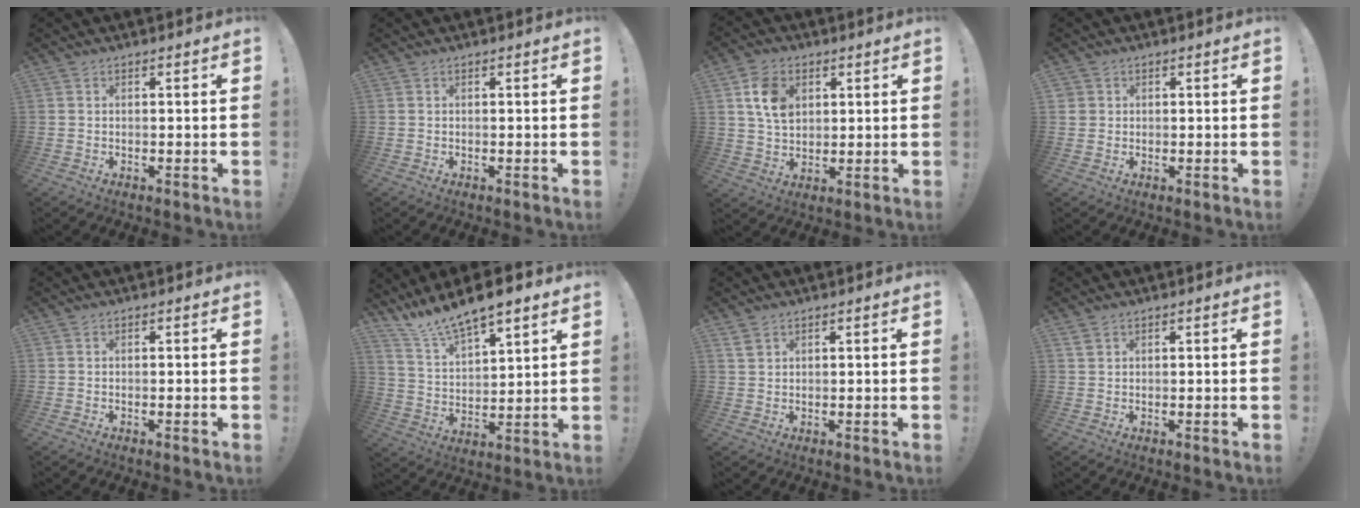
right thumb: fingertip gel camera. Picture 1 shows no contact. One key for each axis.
{"total": 0.0}
{"total": 10.2, "fx": 3.4, "fy": 7.4, "fz": 6.1, "tx": -0.090, "ty": 0.003, "tz": 0.067}
{"total": 1.9, "fx": 0.7, "fy": 1.7, "fz": 0.3, "tx": -0.008, "ty": -0.001, "tz": 0.015}
{"total": 0.7, "fx": -0.3, "fy": -0.2, "fz": 0.6, "tx": -0.016, "ty": 0.002, "tz": -0.005}
{"total": 11.2, "fx": 10.3, "fy": 2.3, "fz": 3.8, "tx": -0.087, "ty": -0.087, "tz": 0.183}
{"total": 2.3, "fx": 1.5, "fy": 1.2, "fz": 1.3, "tx": -0.026, "ty": -0.001, "tz": 0.028}
{"total": 1.6, "fx": 1.0, "fy": 0.8, "fz": 1.0, "tx": -0.019, "ty": 0.000, "tz": 0.018}